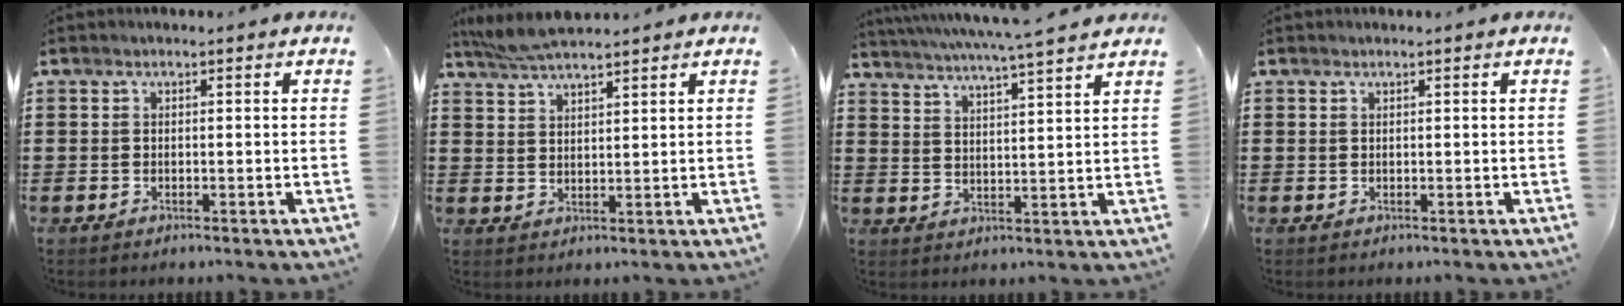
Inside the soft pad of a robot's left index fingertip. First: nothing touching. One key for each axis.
{"total": 4.9, "fx": 4.5, "fy": 0.5, "fz": 1.9, "tx": -0.050, "ty": -0.009, "tz": 0.084}
{"total": 4.9, "fx": 4.5, "fy": -0.9, "fz": 1.7, "tx": -0.052, "ty": -0.030, "tz": 0.074}
{"total": 0.0}